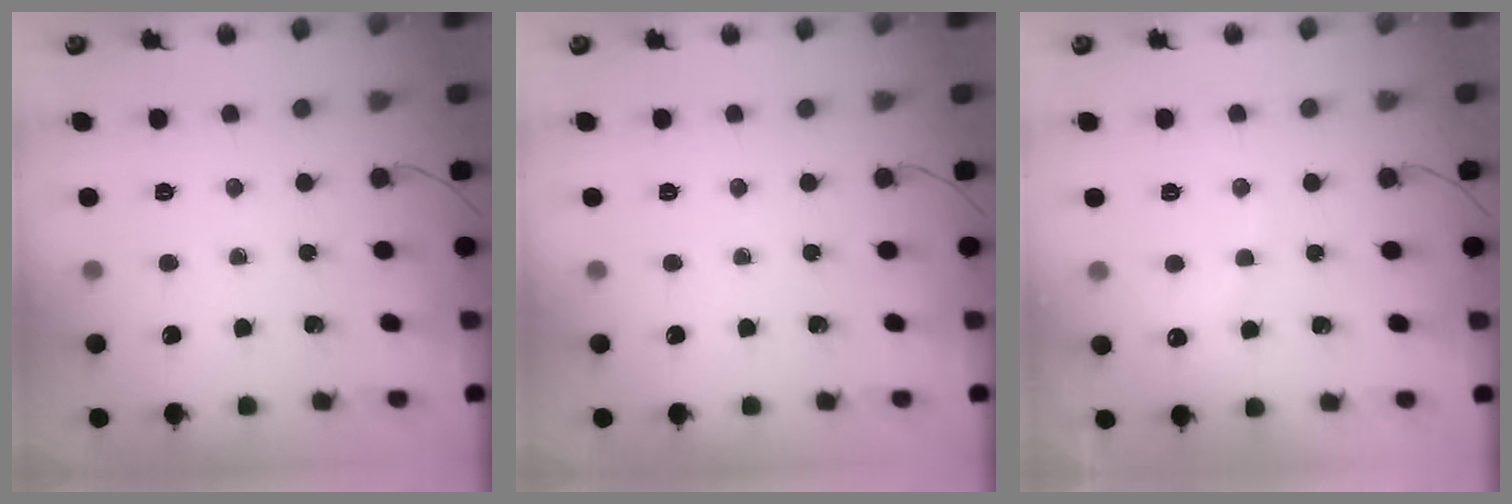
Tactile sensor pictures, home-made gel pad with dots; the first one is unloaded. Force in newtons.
{"total": 0.0}
{"total": 7.8, "press": 7.7, "slide": 1.6}